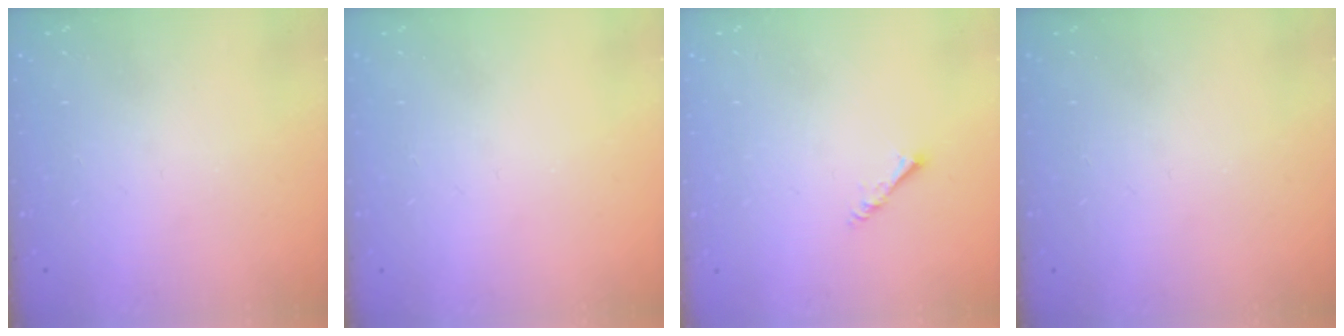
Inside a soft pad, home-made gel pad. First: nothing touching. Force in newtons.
{"total": 0.0}
{"total": 1.8, "press": 1.8, "slide": 0.1}
{"total": 0.0}